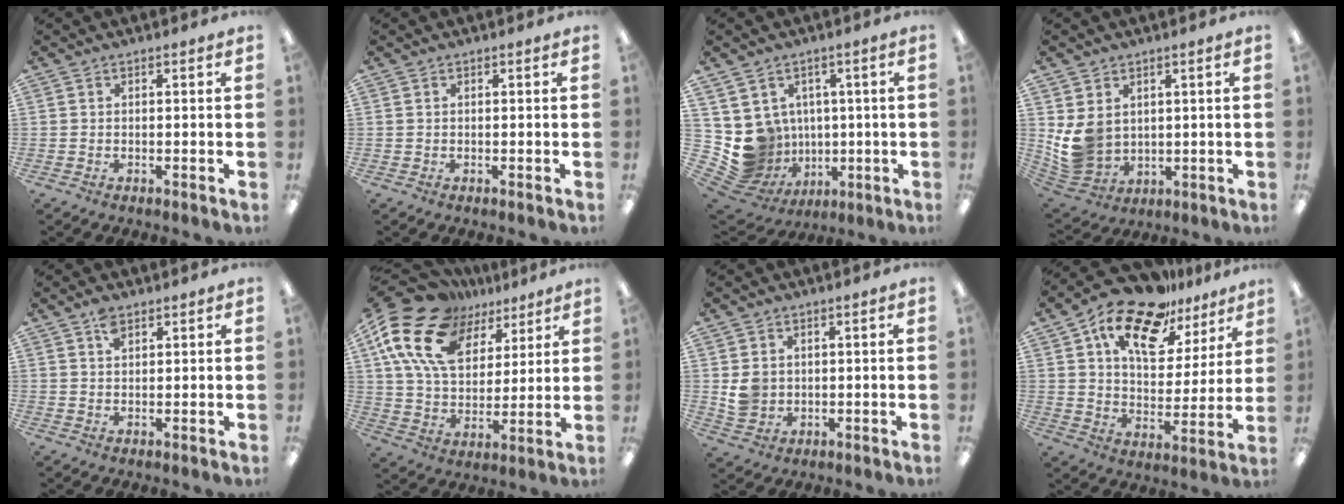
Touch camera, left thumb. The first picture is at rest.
{"total": 0.0}
{"total": 9.6, "force": [0.2, 9.5, 1.7], "torque": [-0.086, -0.019, 0.023]}
{"total": 8.7, "force": [1.9, 7.5, 4.2], "torque": [-0.113, -0.012, 0.041]}
{"total": 3.1, "force": [2.0, 1.6, 1.7], "torque": [-0.032, -0.003, 0.035]}
{"total": 20.7, "force": [11.4, 12.8, 11.7], "torque": [-0.249, -0.051, 0.206]}
{"total": 4.8, "force": [1.0, 4.4, 1.6], "torque": [-0.021, 0.003, 0.020]}
{"total": 18.7, "force": [12.9, 8.9, 10.2], "torque": [-0.184, -0.072, 0.224]}